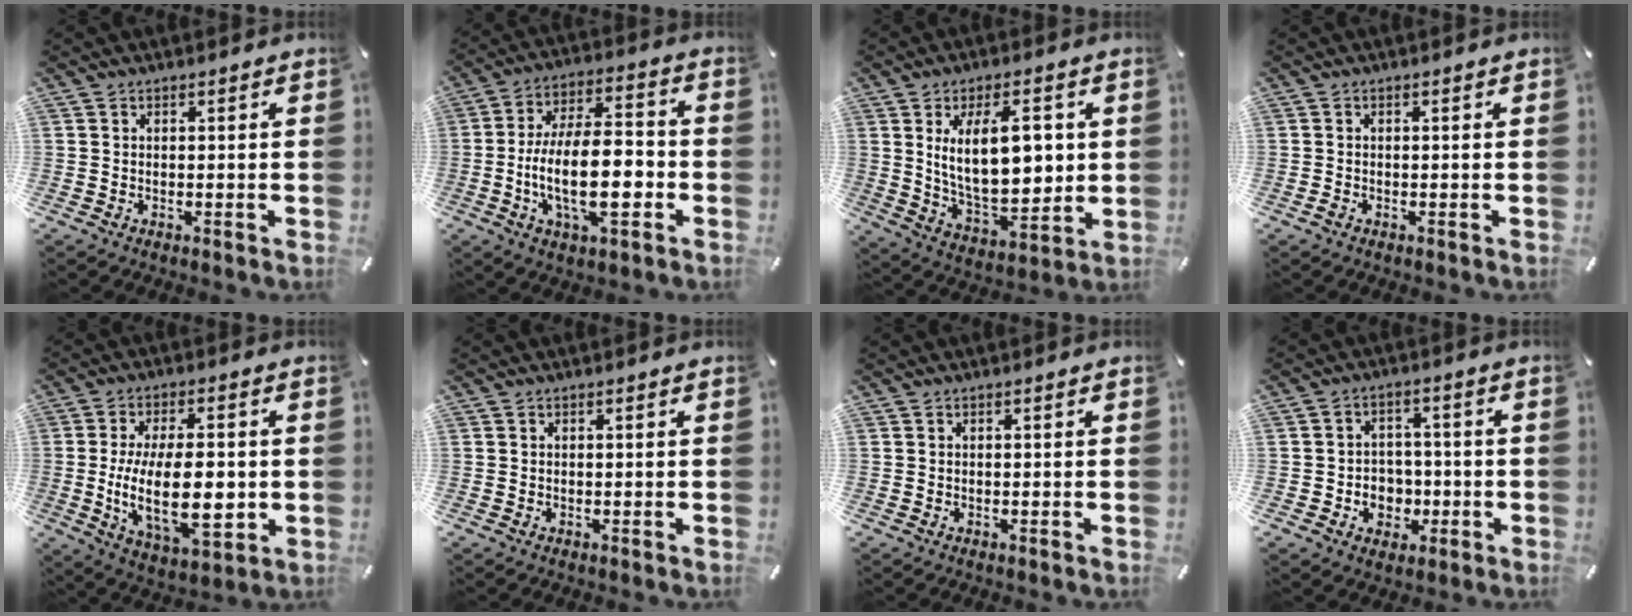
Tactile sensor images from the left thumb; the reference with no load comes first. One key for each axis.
{"total": 17.0, "fx": -4.1, "fy": 7.6, "fz": 14.7, "tx": -0.271, "ty": 0.003, "tz": -0.075}
{"total": 16.9, "fx": 3.9, "fy": 8.9, "fz": 13.8, "tx": -0.229, "ty": -0.013, "tz": 0.061}
{"total": 0.6, "fx": -0.4, "fy": 0.3, "fz": 0.3, "tx": -0.006, "ty": -0.001, "tz": -0.007}
{"total": 18.8, "fx": -1.1, "fy": 9.1, "fz": 16.4, "tx": -0.280, "ty": -0.019, "tz": -0.016}
{"total": 0.0}
{"total": 0.0}
{"total": 6.4, "fx": -1.5, "fy": 5.9, "fz": 1.9, "tx": -0.024, "ty": 0.009, "tz": -0.024}